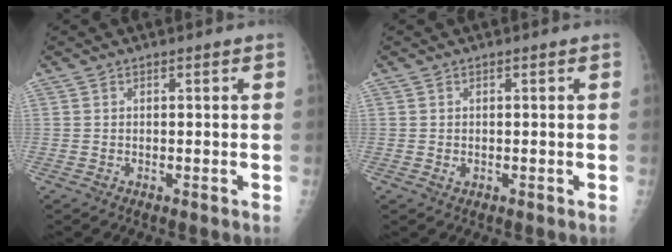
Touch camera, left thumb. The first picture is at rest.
{"total": 0.7, "force": [-0.2, 0.6, 0.4], "torque": [-0.002, 0.000, 0.000]}